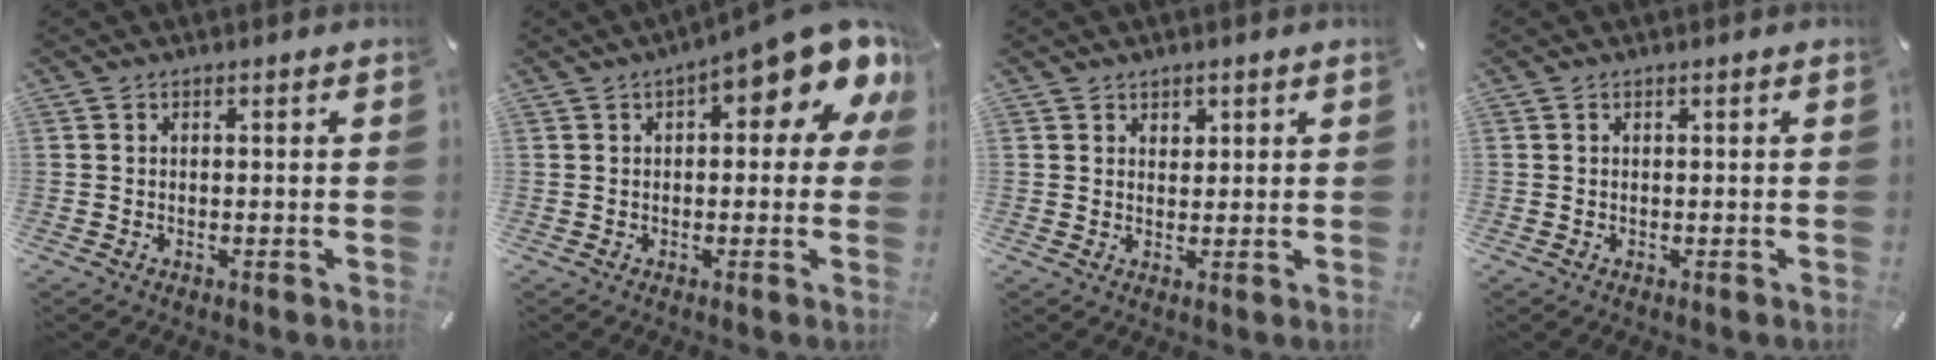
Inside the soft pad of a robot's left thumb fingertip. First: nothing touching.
{"total": 13.3, "force": [6.3, 4.4, 10.8], "torque": [-0.145, -0.042, 0.103]}
{"total": 1.9, "force": [1.1, 1.5, 0.1], "torque": [0.013, -0.005, 0.017]}
{"total": 0.0}